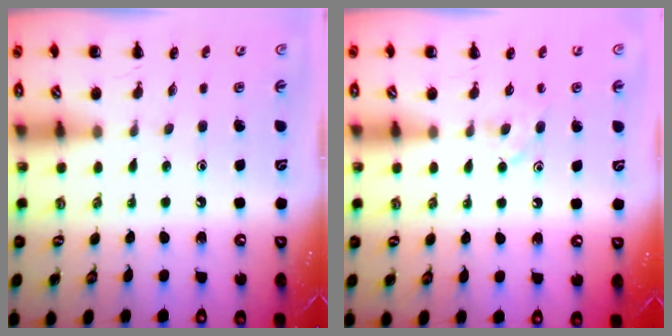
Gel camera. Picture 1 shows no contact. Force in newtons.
{"total": 4.4, "press": 4.2, "slide": 1.2}